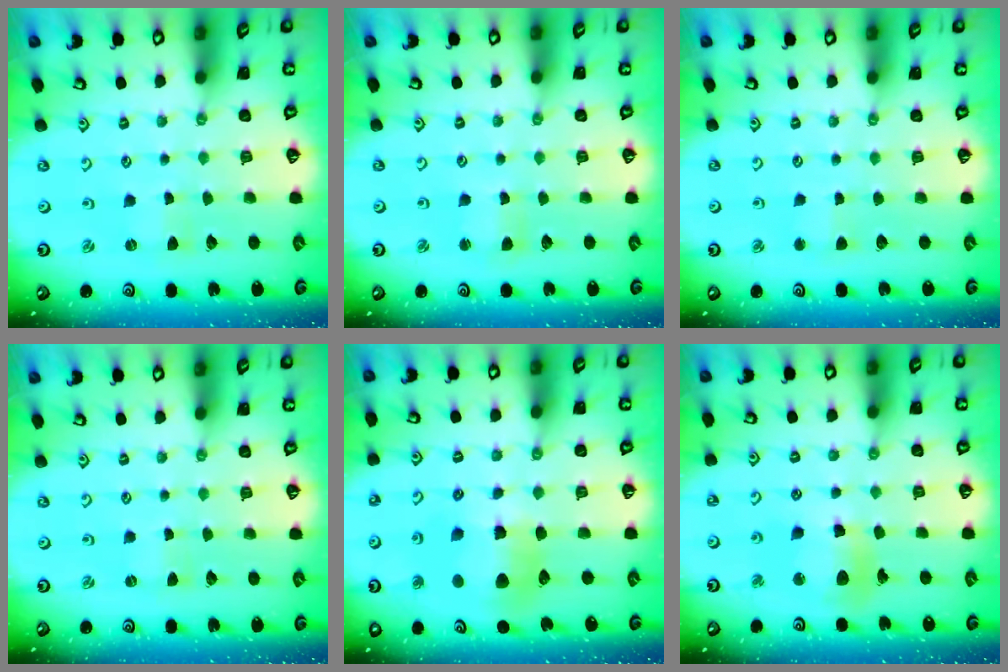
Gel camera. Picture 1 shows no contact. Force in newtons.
{"total": 2.7, "press": 2.7, "slide": 0.3}
{"total": 2.9, "press": 2.9, "slide": 0.3}
{"total": 0.0}
{"total": 12.5, "press": 12.4, "slide": 1.7}
{"total": 12.3, "press": 12.2, "slide": 1.6}